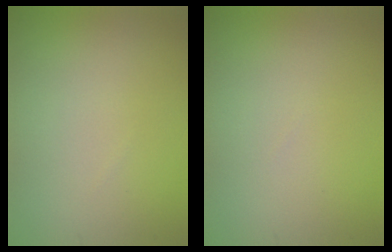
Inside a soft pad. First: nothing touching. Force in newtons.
{"total": 0.0}